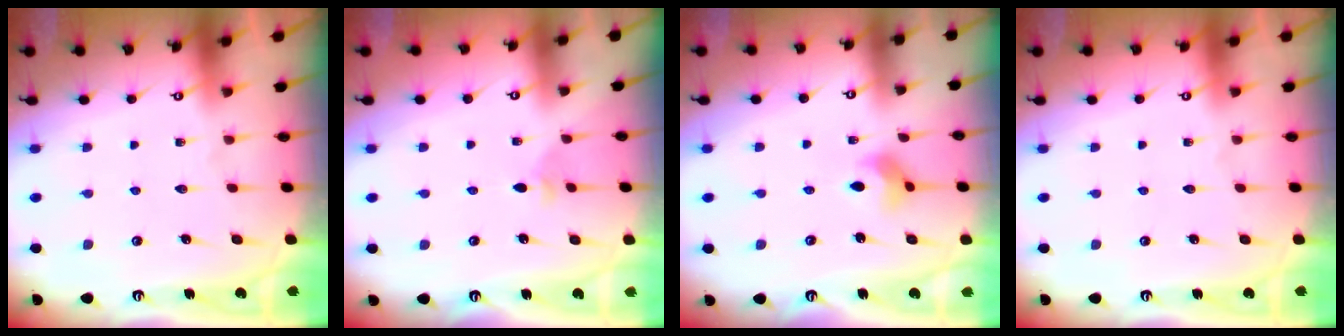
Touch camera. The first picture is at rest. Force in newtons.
{"total": 2.7, "press": 2.6, "slide": 0.9}
{"total": 4.4, "press": 4.3, "slide": 0.7}
{"total": 0.0}